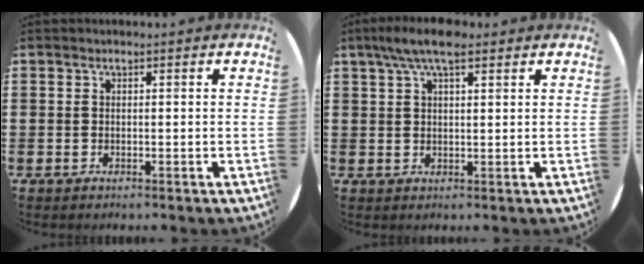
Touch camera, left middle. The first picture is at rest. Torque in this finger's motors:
{"motor_torque": [1.12, -1.02, 0.24, 0.07]}